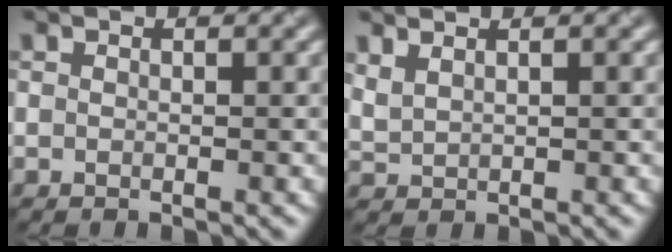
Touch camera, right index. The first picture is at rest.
{"total": 1.9, "force": [1.4, 0.7, 1.0], "torque": [-0.027, 0.004, 0.033]}